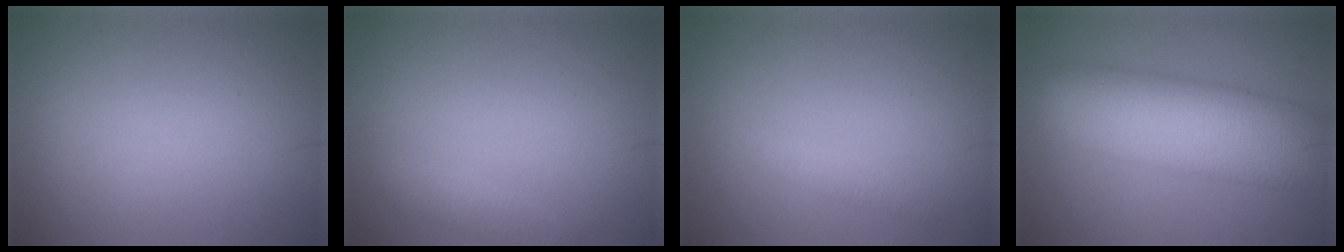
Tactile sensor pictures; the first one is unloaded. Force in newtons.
{"total": 1.9, "press": 1.9, "slide": 0.1}
{"total": 1.2, "press": 1.2, "slide": 0.0}
{"total": 10.5, "press": 10.5, "slide": 0.3}